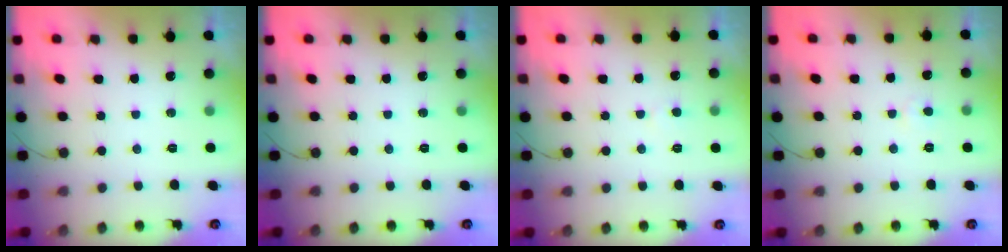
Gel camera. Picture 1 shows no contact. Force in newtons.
{"total": 0.0}
{"total": 2.5, "press": 2.4, "slide": 0.3}
{"total": 3.1, "press": 3.0, "slide": 0.3}